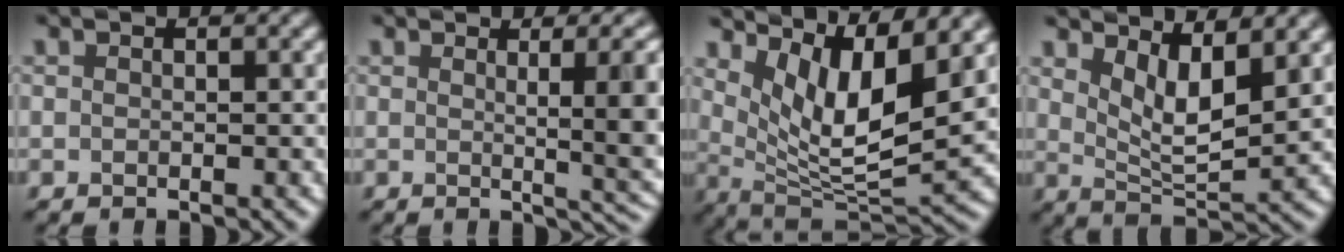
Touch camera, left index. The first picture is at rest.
{"total": 8.0, "force": [1.4, 2.6, 7.4], "torque": [-0.071, 0.004, 0.022]}
{"total": 8.5, "force": [3.8, 2.6, 7.2], "torque": [-0.137, -0.012, 0.071]}
{"total": 4.7, "force": [2.4, 1.6, 3.8], "torque": [-0.075, -0.016, 0.041]}